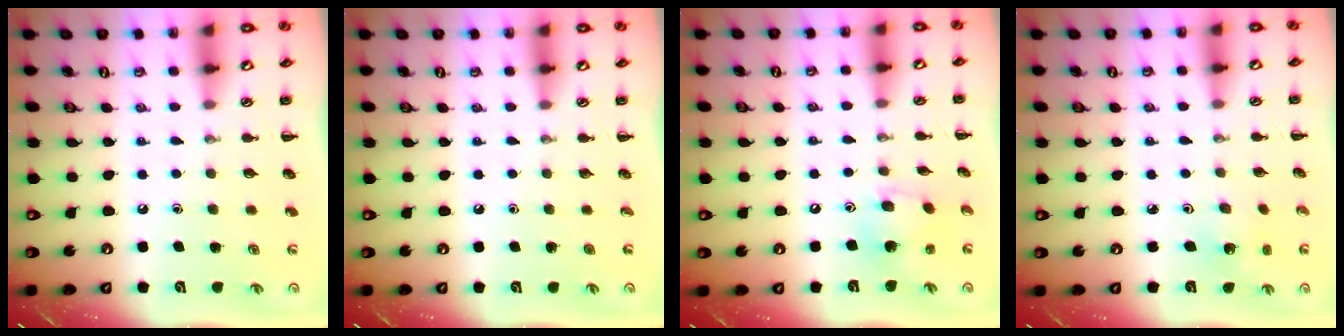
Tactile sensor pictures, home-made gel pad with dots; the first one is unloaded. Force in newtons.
{"total": 0.0}
{"total": 9.3, "press": 9.0, "slide": 2.2}
{"total": 2.3, "press": 2.2, "slide": 0.7}